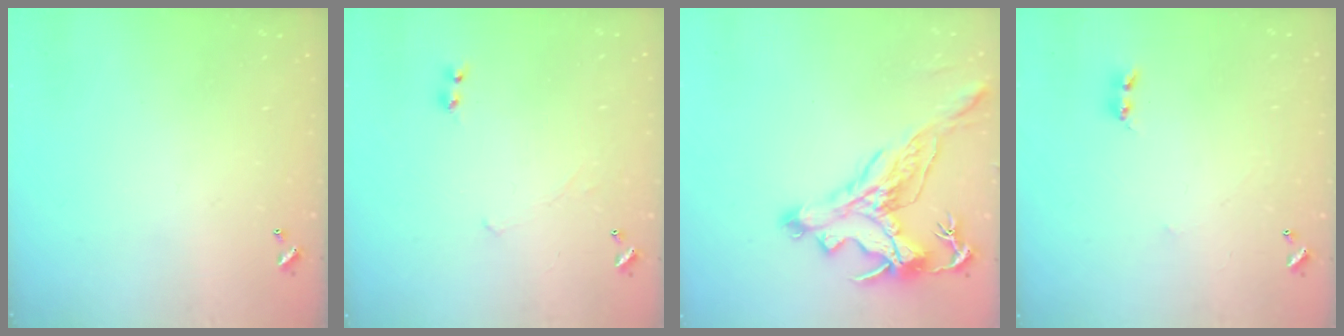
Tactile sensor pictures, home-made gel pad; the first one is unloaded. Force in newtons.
{"total": 2.3, "press": 2.3, "slide": 0.2}
{"total": 3.9, "press": 3.5, "slide": 1.6}
{"total": 1.6, "press": 1.6, "slide": 0.4}